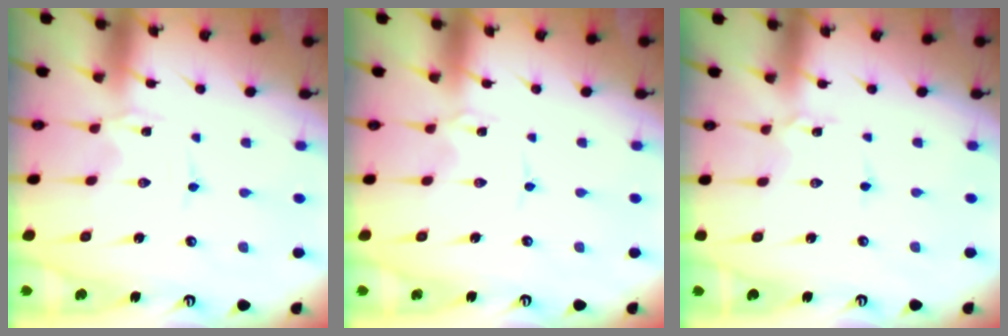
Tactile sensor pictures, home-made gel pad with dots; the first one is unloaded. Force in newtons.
{"total": 0.0}
{"total": 2.7, "press": 2.7, "slide": 0.2}